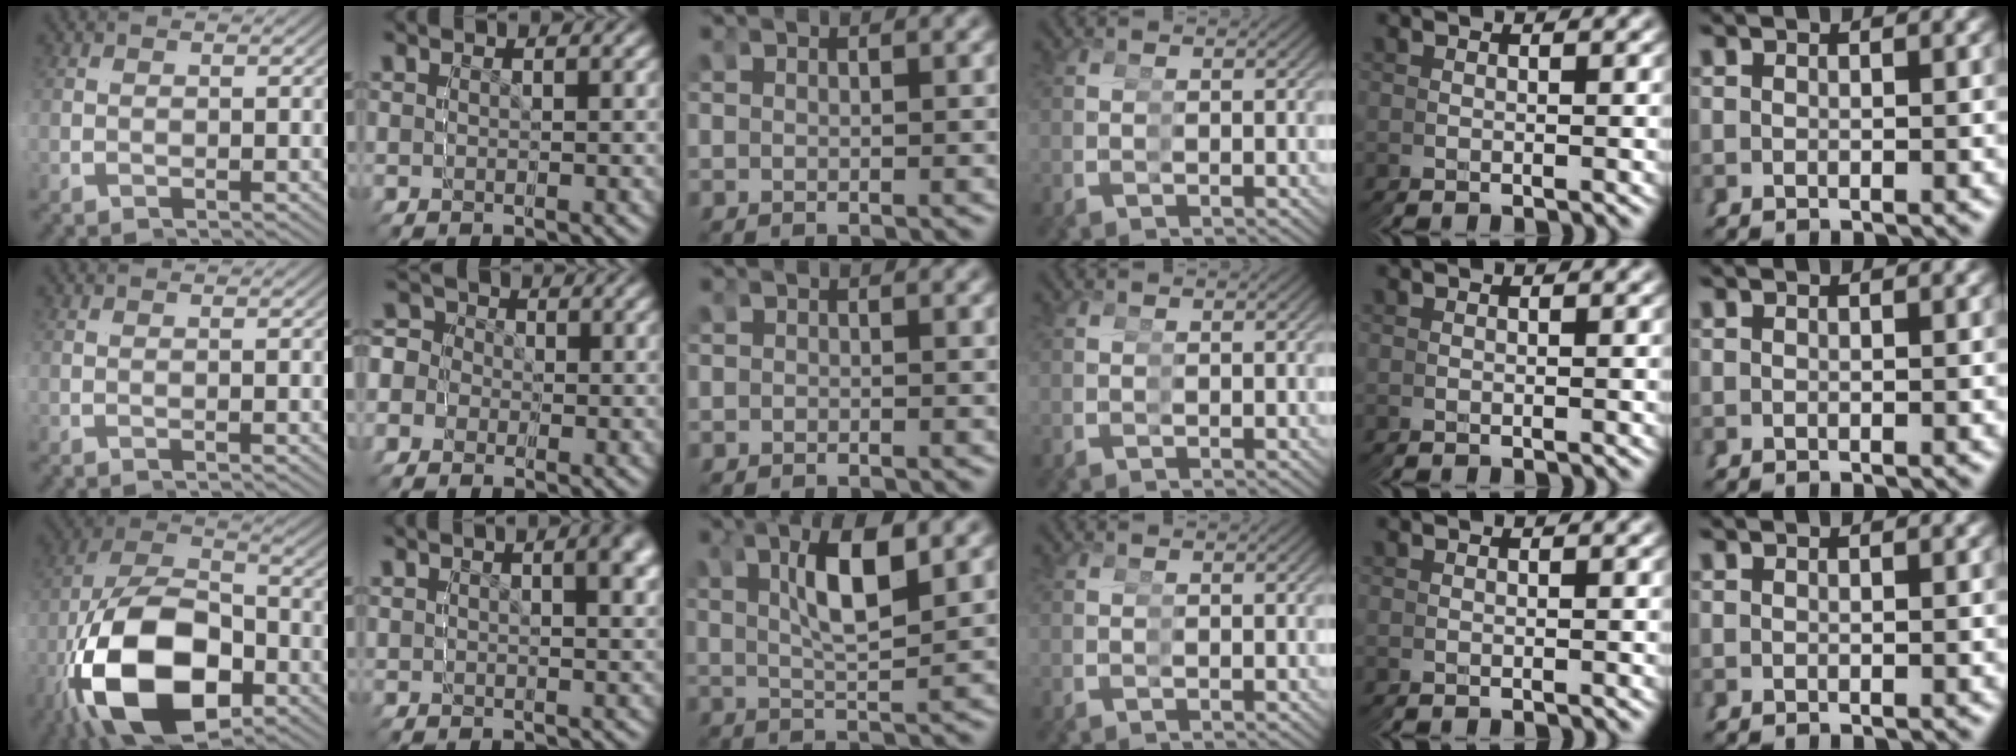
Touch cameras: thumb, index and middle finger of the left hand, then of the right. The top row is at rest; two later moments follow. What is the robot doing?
{"motion": "grasp_and_lifting", "object": "glue stick"}